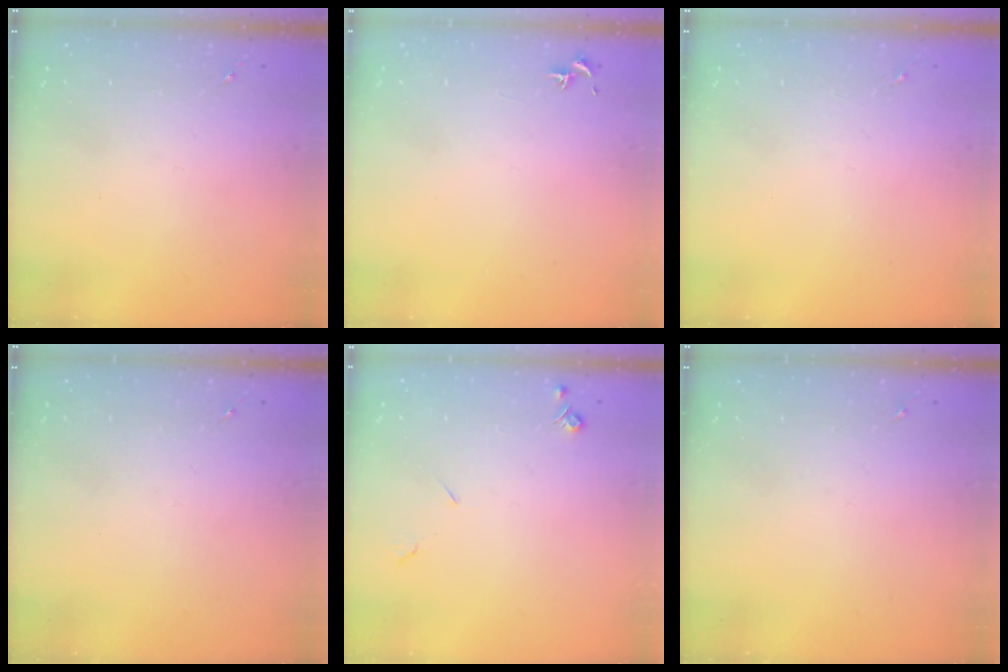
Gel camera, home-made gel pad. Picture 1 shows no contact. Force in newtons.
{"total": 0.8, "press": 0.7, "slide": 0.3}
{"total": 0.0}
{"total": 0.0}
{"total": 4.0, "press": 3.9, "slide": 0.7}
{"total": 0.0}